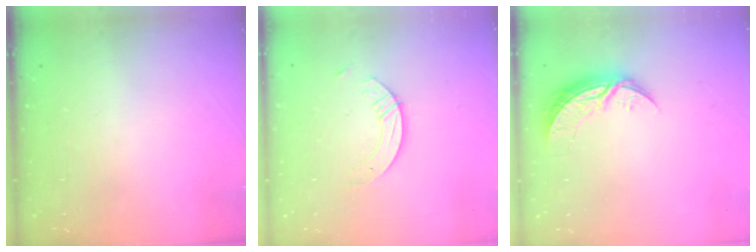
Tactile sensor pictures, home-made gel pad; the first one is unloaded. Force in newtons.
{"total": 4.3, "press": 4.2, "slide": 0.3}
{"total": 8.4, "press": 8.4, "slide": 0.6}